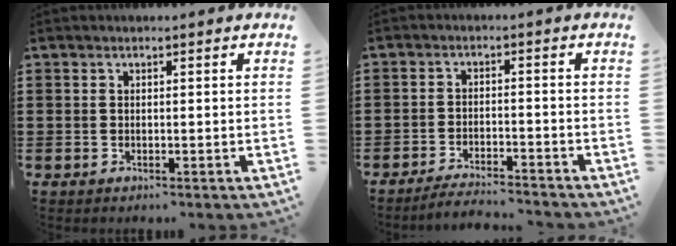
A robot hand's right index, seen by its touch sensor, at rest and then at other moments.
{"total": 3.4, "force": [-3.3, -0.1, 0.5], "torque": [-0.011, 0.001, -0.069]}